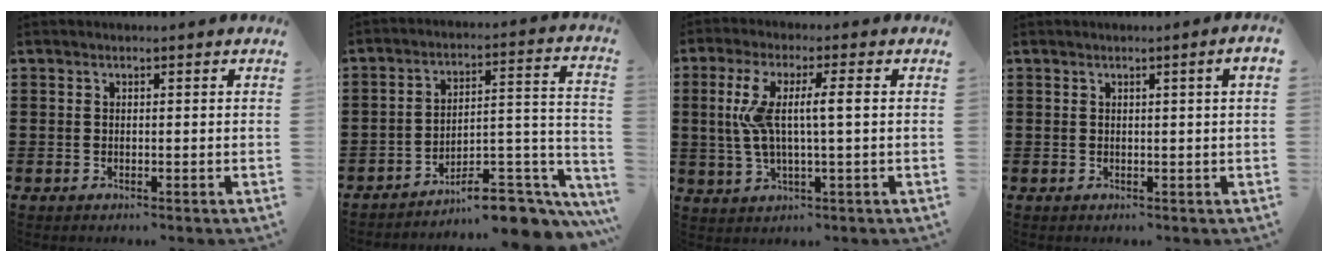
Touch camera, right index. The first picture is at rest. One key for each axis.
{"total": 10.0, "fx": -8.3, "fy": 2.6, "fz": 4.9, "tx": -0.053, "ty": 0.023, "tz": -0.154}
{"total": 7.8, "fx": 0.8, "fy": 1.2, "fz": 7.6, "tx": -0.166, "ty": -0.009, "tz": 0.002}
{"total": 1.3, "fx": 0.3, "fy": -0.4, "fz": 1.2, "tx": -0.021, "ty": -0.004, "tz": 0.003}